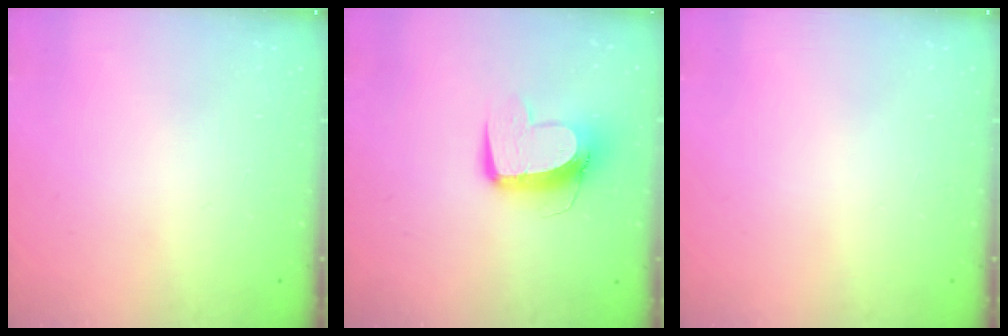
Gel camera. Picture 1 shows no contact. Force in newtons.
{"total": 11.4, "press": 11.3, "slide": 1.5}
{"total": 0.0}